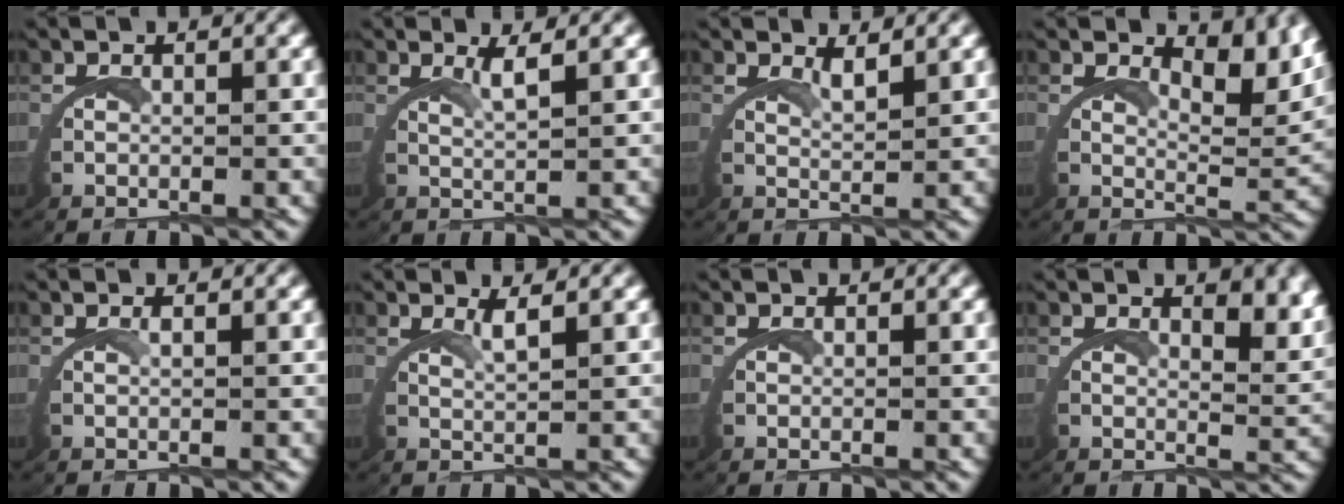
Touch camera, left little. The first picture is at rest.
{"total": 2.4, "force": [1.8, -0.8, 1.4], "torque": [-0.031, -0.003, 0.034]}
{"total": 2.4, "force": [2.1, -0.8, 0.8], "torque": [-0.018, -0.007, 0.037]}
{"total": 5.4, "force": [4.3, 0.6, 3.1], "torque": [-0.046, -0.009, 0.064]}
{"total": 0.7, "force": [0.2, 0.1, 0.6], "torque": [-0.015, 0.002, 0.005]}
{"total": 2.2, "force": [1.7, -0.9, 1.1], "torque": [-0.024, -0.003, 0.031]}
{"total": 0.0}
{"total": 4.1, "force": [3.0, 0.7, 2.7], "torque": [-0.044, -0.011, 0.043]}